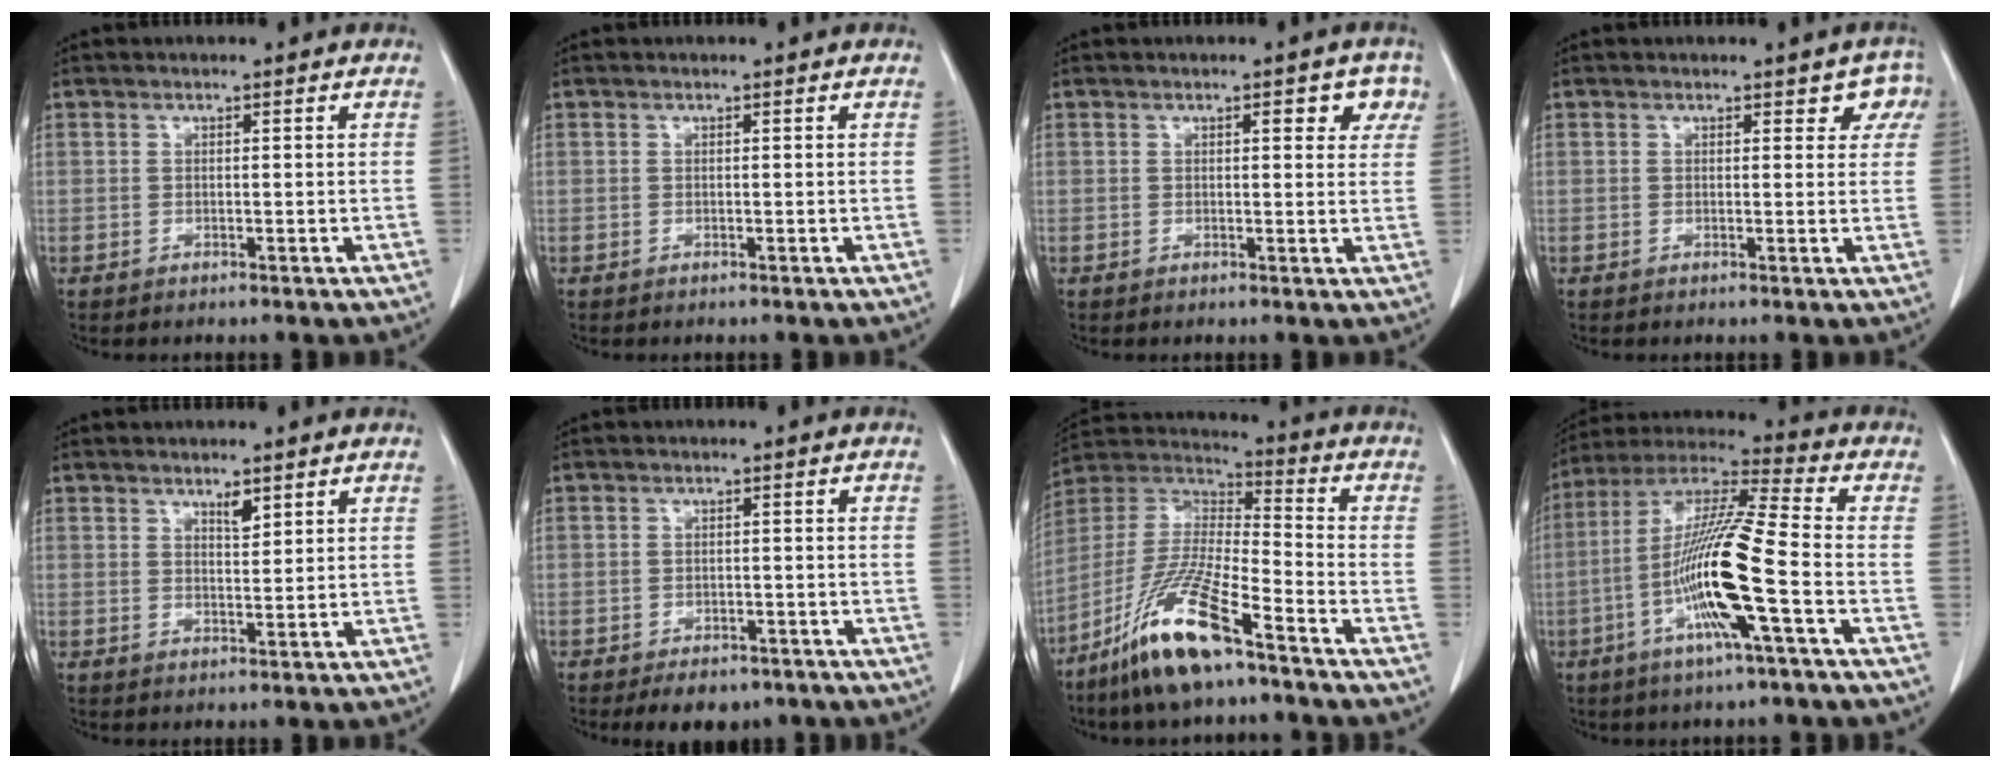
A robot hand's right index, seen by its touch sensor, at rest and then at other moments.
{"total": 0.0}
{"total": 4.0, "force": [1.9, 1.7, 3.1], "torque": [-0.026, 0.010, 0.015]}
{"total": 3.3, "force": [2.2, 2.0, 1.5], "torque": [0.005, 0.004, 0.013]}
{"total": 1.9, "force": [1.3, 0.5, 1.3], "torque": [-0.023, -0.004, 0.024]}
{"total": 5.7, "force": [-4.3, 3.1, 2.0], "torque": [-0.019, 0.004, -0.055]}
{"total": 15.7, "force": [-10.1, 2.1, 11.8], "torque": [-0.253, -0.020, -0.191]}
{"total": 15.6, "force": [-4.8, -0.3, 14.8], "torque": [-0.295, -0.004, -0.099]}